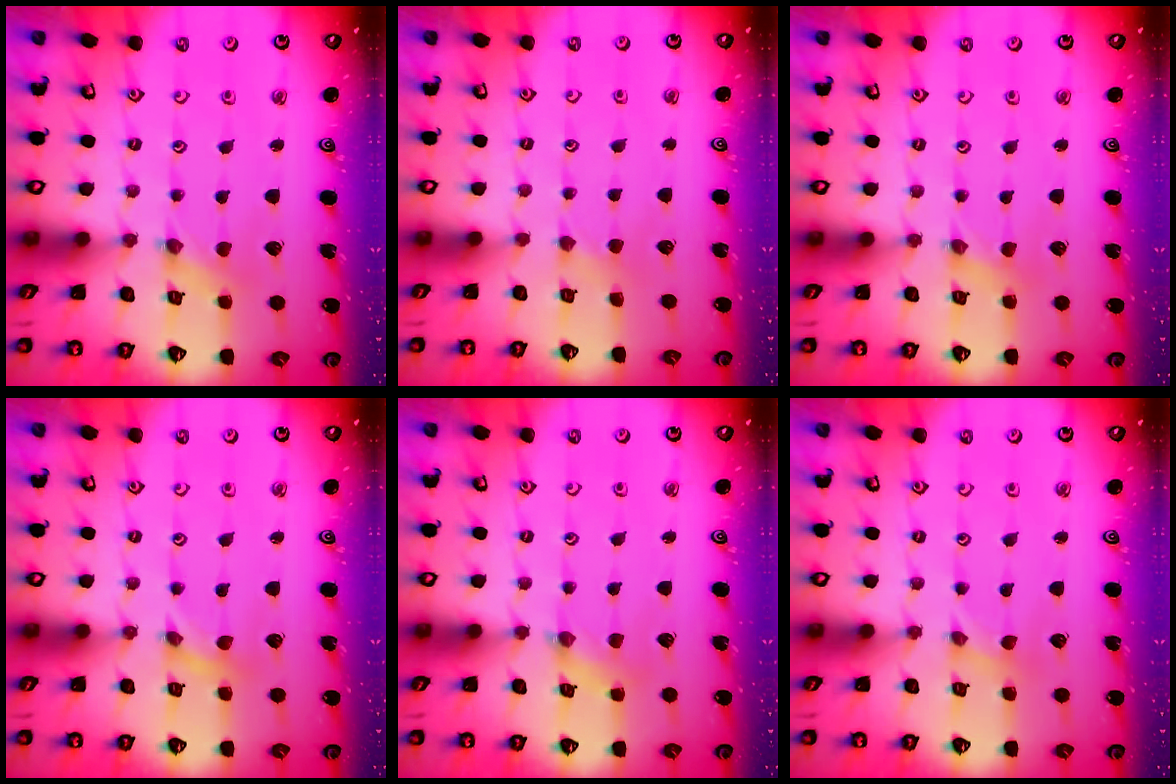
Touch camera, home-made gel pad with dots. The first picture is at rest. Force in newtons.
{"total": 1.8, "press": 1.8, "slide": 0.3}
{"total": 1.1, "press": 1.1, "slide": 0.2}
{"total": 0.0}
{"total": 2.5, "press": 2.5, "slide": 0.3}
{"total": 0.0}